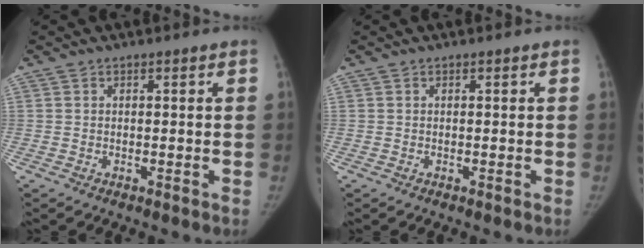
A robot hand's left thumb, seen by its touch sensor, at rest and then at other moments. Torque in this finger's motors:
{"motor_torque": [-0.11, 0.01, 0.10, 0.43, -0.01]}